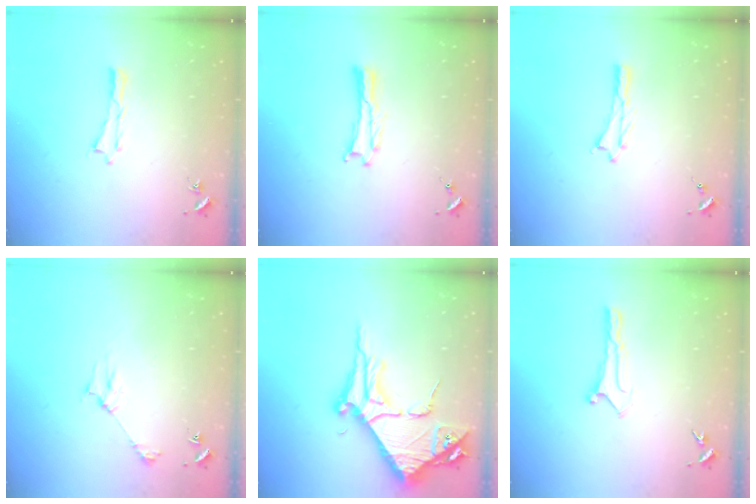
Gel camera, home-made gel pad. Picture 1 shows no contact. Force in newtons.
{"total": 0.0}
{"total": 0.0}
{"total": 3.1, "press": 3.1, "slide": 0.3}
{"total": 8.4, "press": 8.4, "slide": 0.9}
{"total": 0.0}